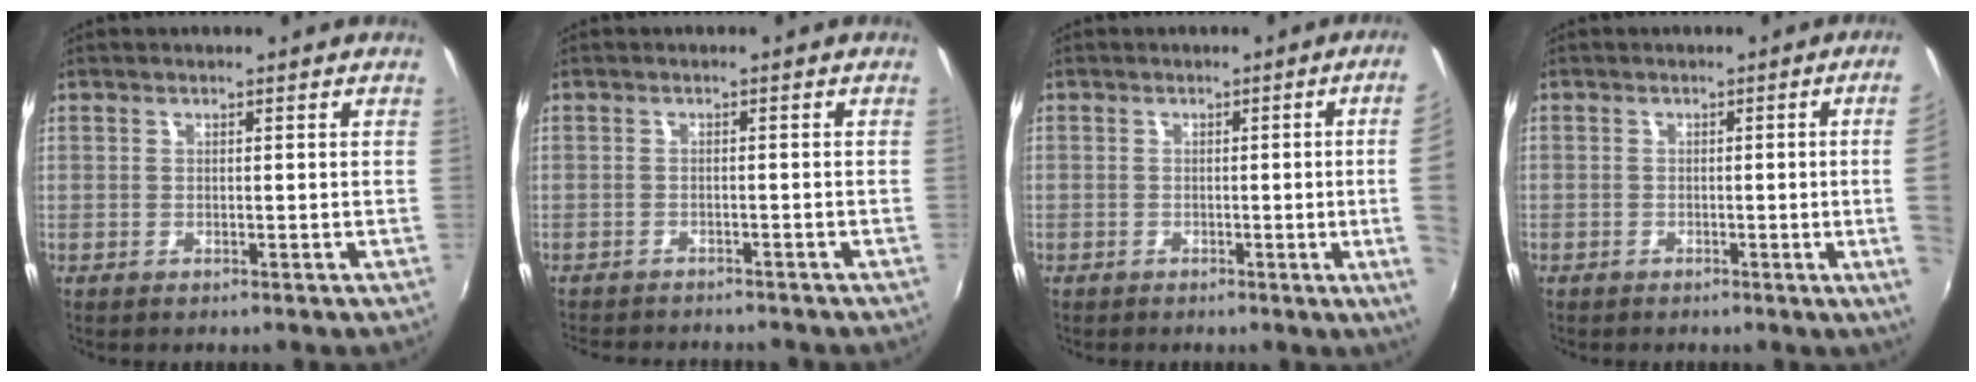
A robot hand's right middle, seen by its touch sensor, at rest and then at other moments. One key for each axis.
{"total": 6.7, "fx": -6.2, "fy": 1.3, "fz": 2.0, "tx": -0.053, "ty": -0.017, "tz": -0.093}
{"total": 8.4, "fx": -0.3, "fy": -1.1, "fz": 8.3, "tx": -0.088, "ty": -0.007, "tz": -0.003}
{"total": 6.1, "fx": -0.3, "fy": -1.5, "fz": 5.9, "tx": -0.076, "ty": -0.012, "tz": -0.002}